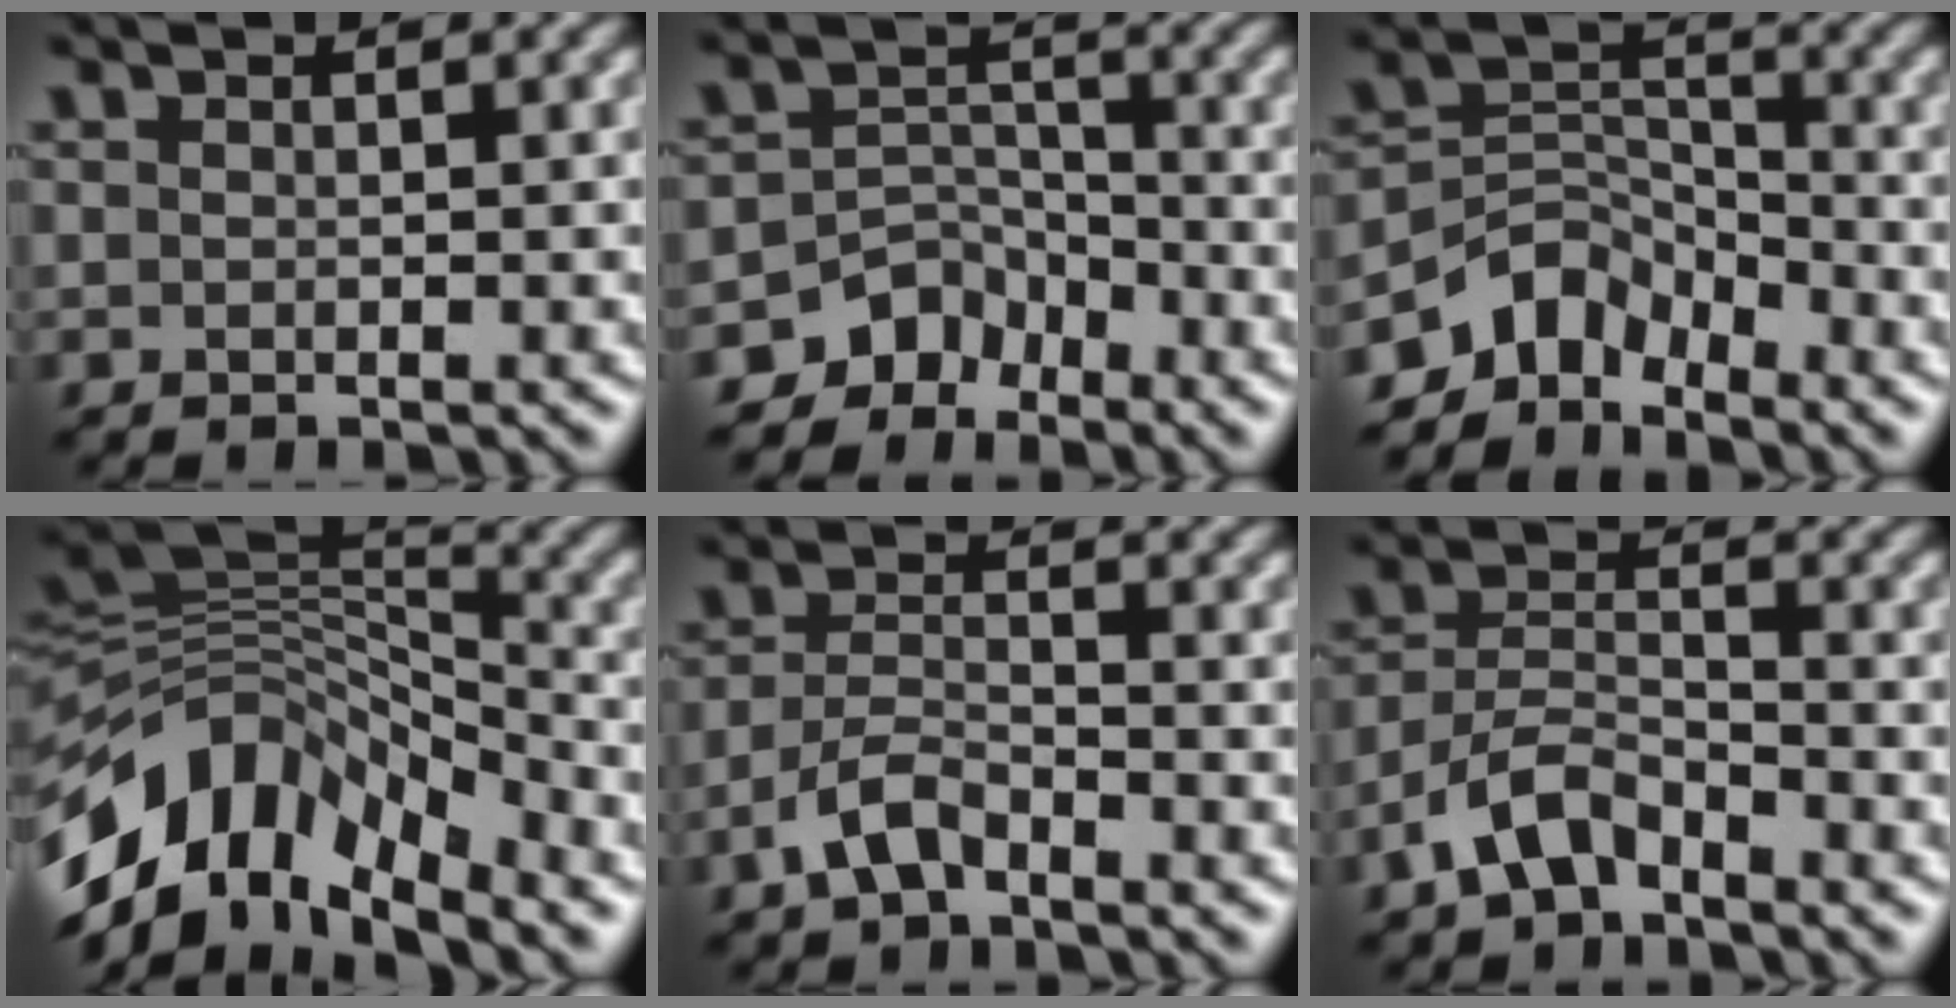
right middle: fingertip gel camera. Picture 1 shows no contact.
{"total": 4.2, "force": [-3.3, 2.5, 0.6], "torque": [-0.001, 0.001, -0.063]}
{"total": 4.4, "force": [-3.5, 2.4, 1.2], "torque": [-0.014, 0.004, -0.076]}
{"total": 11.9, "force": [-5.6, 6.5, 8.2], "torque": [-0.155, 0.021, -0.114]}
{"total": 2.9, "force": [-1.9, 1.2, 1.8], "torque": [-0.041, 0.010, -0.045]}
{"total": 3.8, "force": [-2.7, 1.7, 2.1], "torque": [-0.046, 0.009, -0.061]}